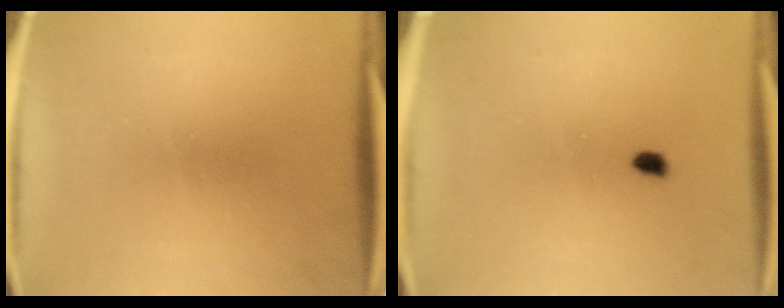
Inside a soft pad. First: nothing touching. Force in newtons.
{"total": 0.8}